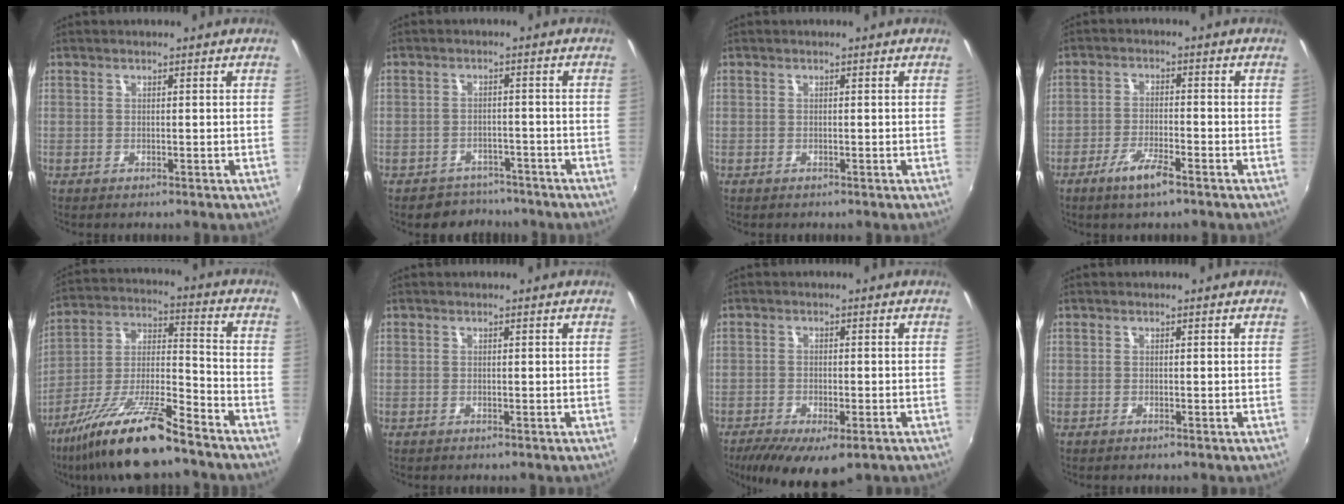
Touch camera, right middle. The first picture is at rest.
{"total": 6.1, "force": [-5.1, 3.3, 0.4], "torque": [-0.019, 0.012, -0.073]}
{"total": 0.0}
{"total": 5.8, "force": [-3.9, 1.1, 4.2], "torque": [-0.095, -0.009, -0.074]}
{"total": 16.9, "force": [-12.3, 2.7, 11.2], "torque": [-0.216, -0.017, -0.223]}
{"total": 0.0}
{"total": 10.8, "force": [-6.8, 4.1, 7.3], "torque": [-0.153, -0.040, -0.105]}
{"total": 0.0}